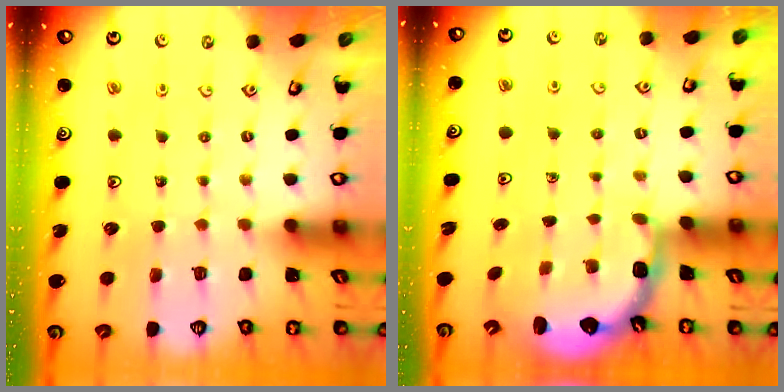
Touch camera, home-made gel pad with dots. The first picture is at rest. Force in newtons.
{"total": 2.5, "press": 2.1, "slide": 1.3}